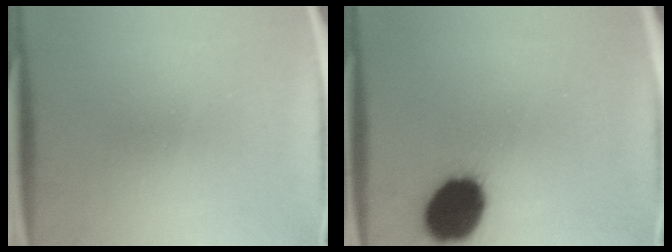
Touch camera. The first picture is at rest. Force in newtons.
{"total": 17.9}